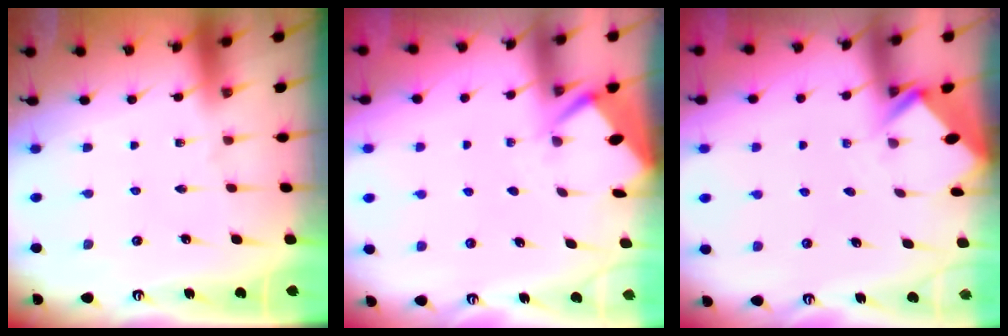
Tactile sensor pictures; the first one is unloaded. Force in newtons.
{"total": 2.8, "press": 2.8, "slide": 0.4}
{"total": 2.7, "press": 2.7, "slide": 0.2}